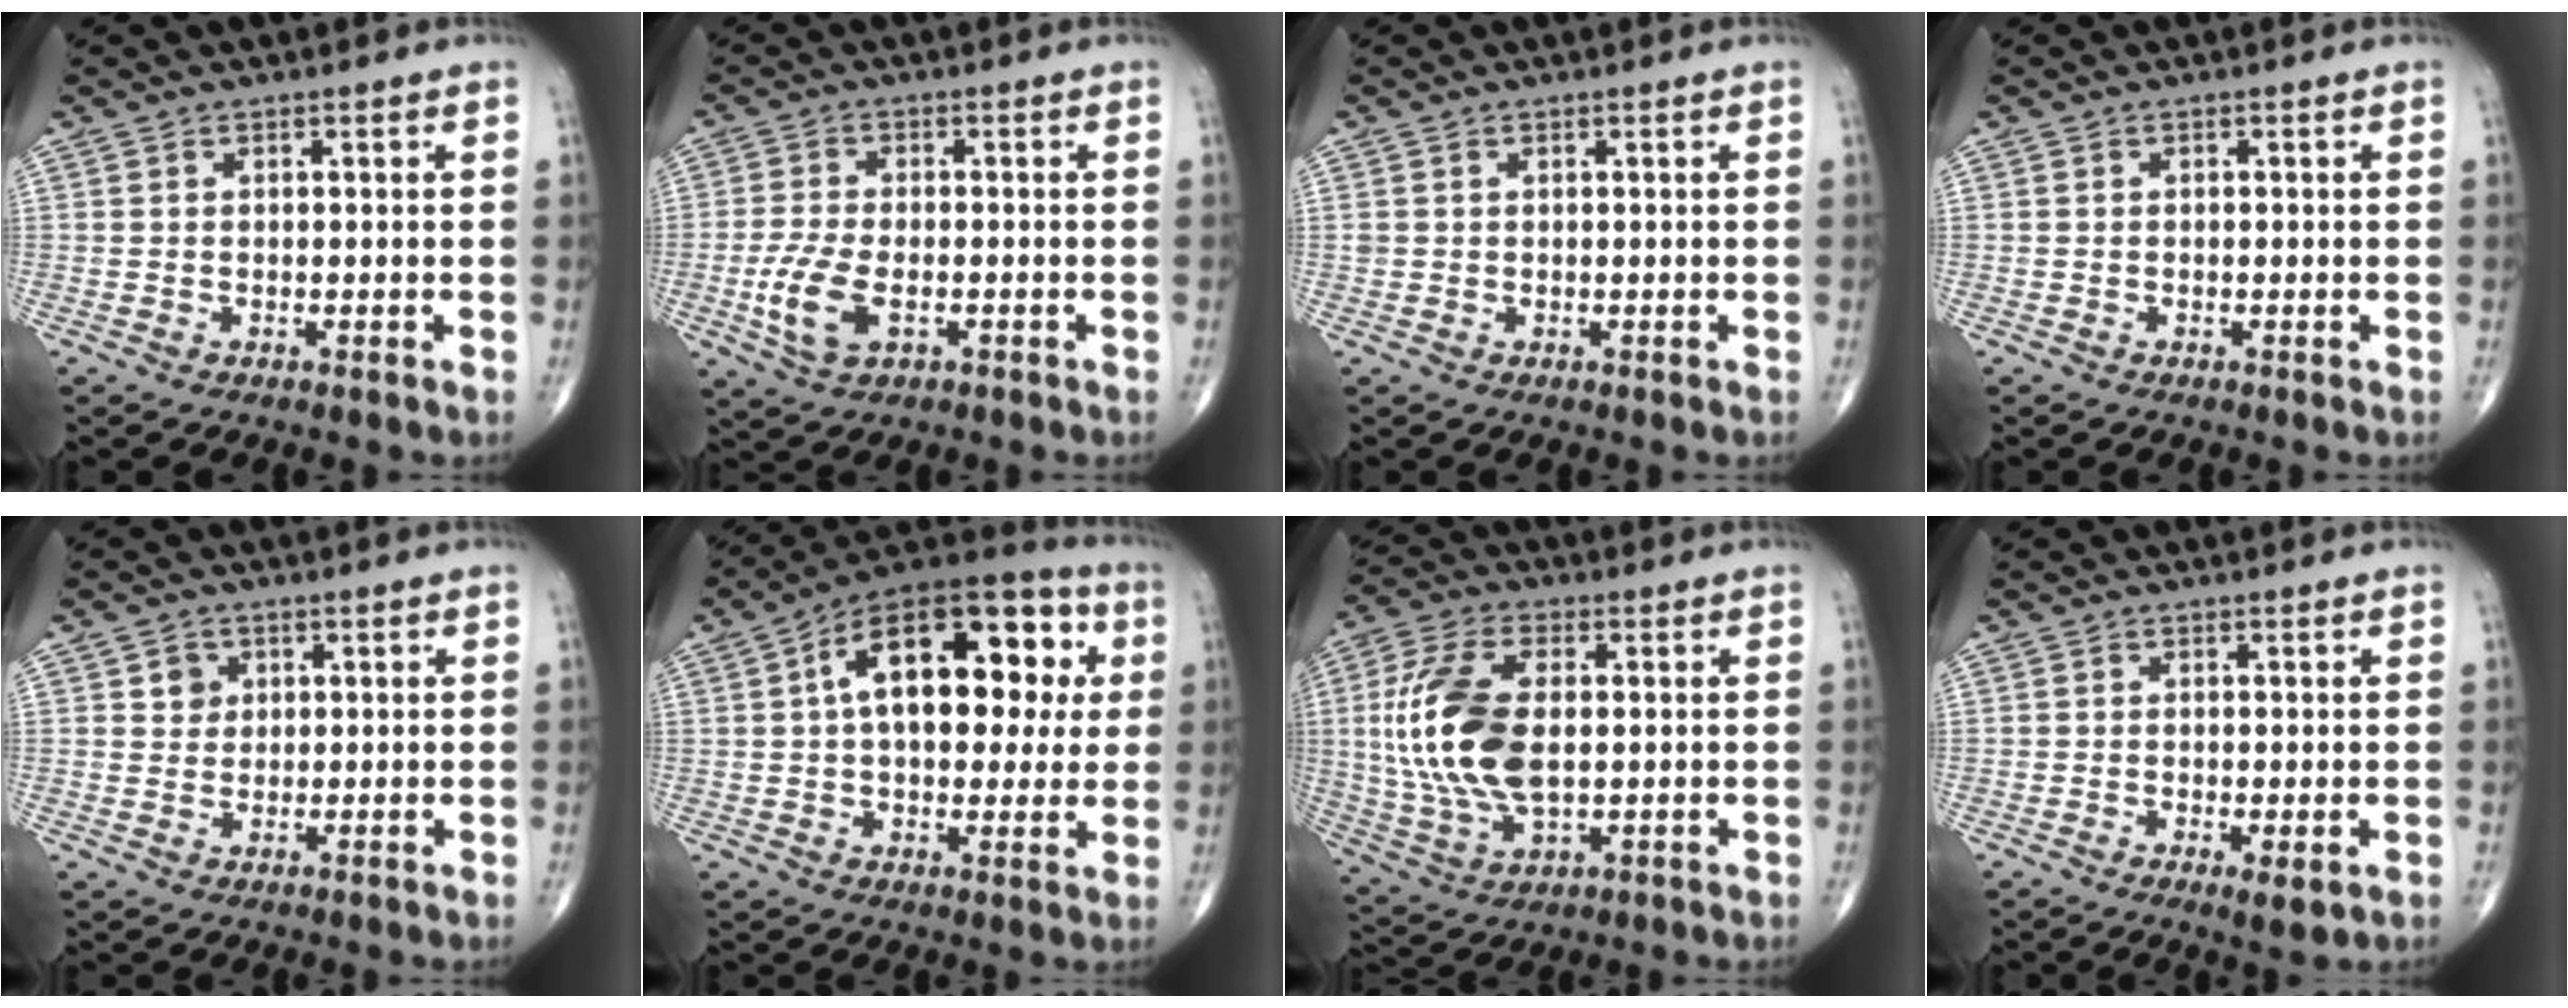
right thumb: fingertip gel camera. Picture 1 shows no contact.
{"total": 7.4, "force": [-2.1, 3.9, 6.0], "torque": [-0.134, 0.001, -0.038]}
{"total": 0.5, "force": [0.2, 0.4, 0.3], "torque": [-0.005, 0.005, 0.006]}
{"total": 0.0}
{"total": 2.9, "force": [1.0, 2.5, 0.8], "torque": [0.002, -0.004, 0.013]}
{"total": 22.3, "force": [4.7, 12.0, 18.2], "torque": [-0.238, 0.028, 0.058]}
{"total": 17.0, "force": [1.1, 9.0, 14.4], "torque": [-0.307, -0.003, 0.025]}
{"total": 3.0, "force": [-0.9, 0.8, 2.8], "torque": [-0.050, -0.010, -0.014]}